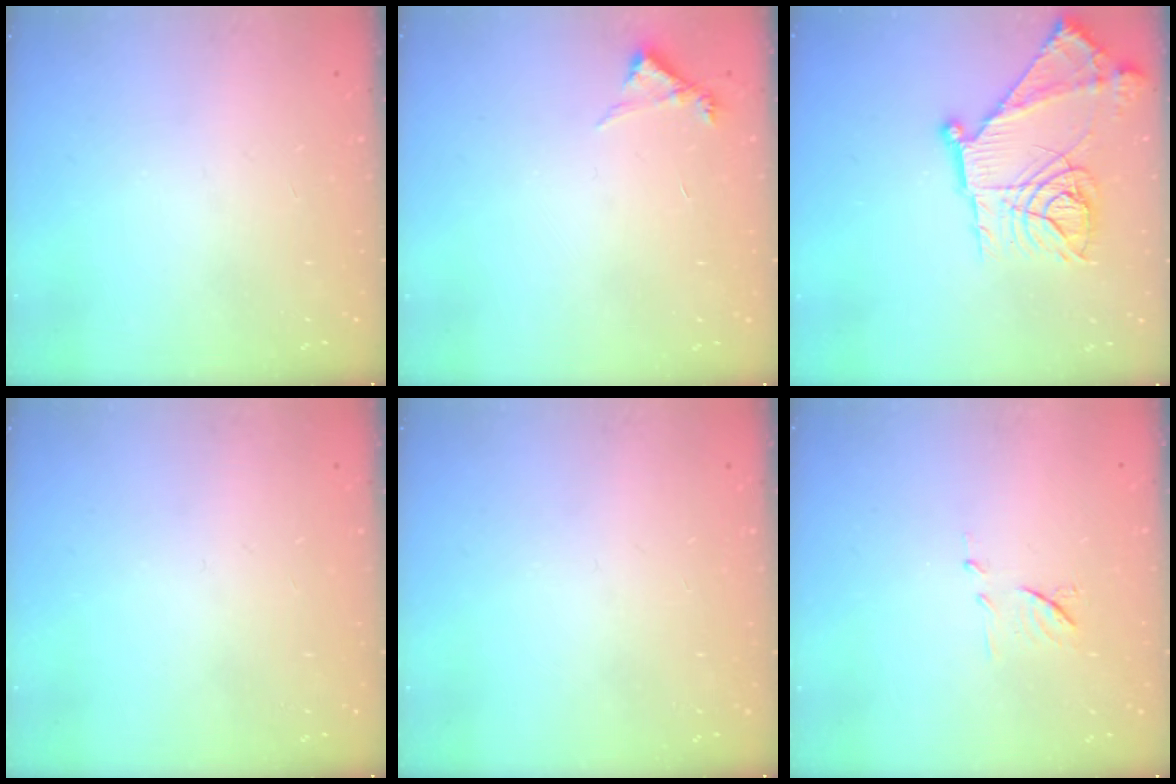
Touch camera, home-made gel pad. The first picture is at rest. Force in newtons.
{"total": 5.0, "press": 5.0, "slide": 0.5}
{"total": 22.2, "press": 22.1, "slide": 2.3}
{"total": 0.0}
{"total": 0.0}
{"total": 7.0, "press": 7.0, "slide": 0.6}